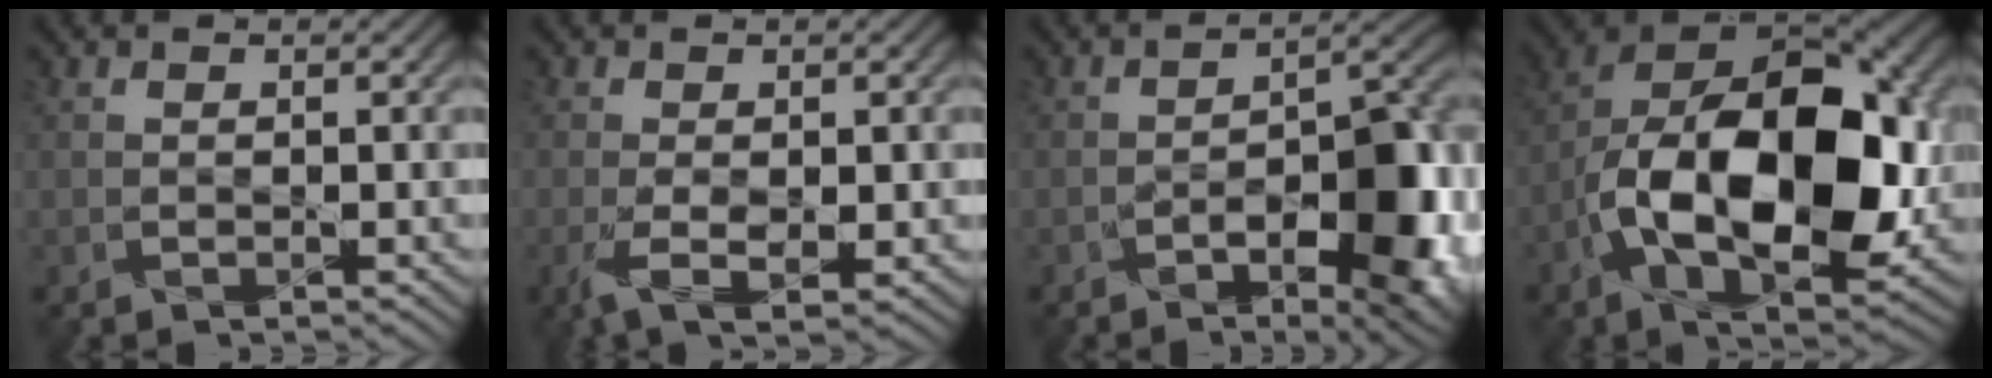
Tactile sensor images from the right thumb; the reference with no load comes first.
{"total": 4.3, "force": [-1.2, 2.0, 3.7], "torque": [-0.097, -0.009, -0.019]}
{"total": 12.5, "force": [-5.6, 4.8, 10.1], "torque": [-0.133, -0.002, -0.080]}
{"total": 18.1, "force": [-3.5, 9.9, 14.7], "torque": [-0.263, -0.011, -0.061]}